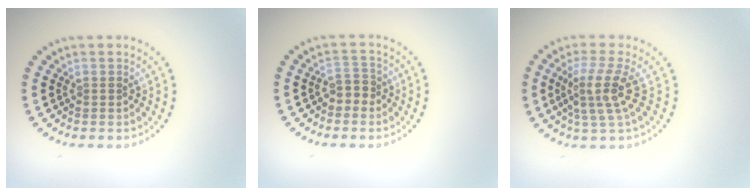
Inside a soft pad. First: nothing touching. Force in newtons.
{"total": 1.8, "press": 1.6, "slide": 0.8}
{"total": 3.8, "press": 2.8, "slide": 2.6}